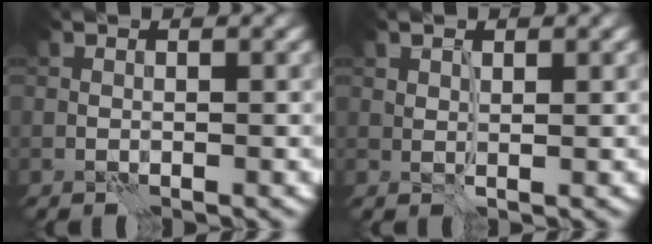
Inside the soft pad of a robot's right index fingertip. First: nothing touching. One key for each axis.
{"total": 0.7, "fx": 0.5, "fy": 0.4, "fz": 0.2, "tx": -0.007, "ty": -0.002, "tz": 0.011}